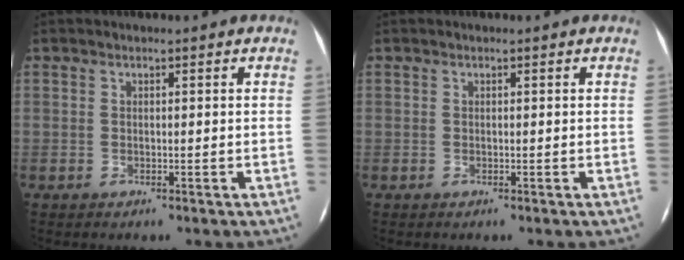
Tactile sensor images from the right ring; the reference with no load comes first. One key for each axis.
{"total": 0.0}